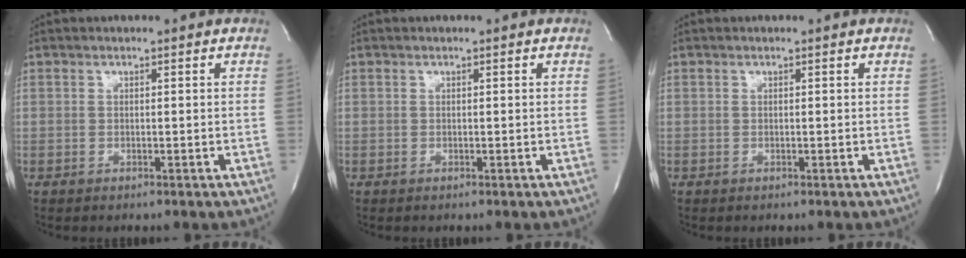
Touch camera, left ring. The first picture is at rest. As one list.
[{"total": 0.0}, {"total": 0.0}]